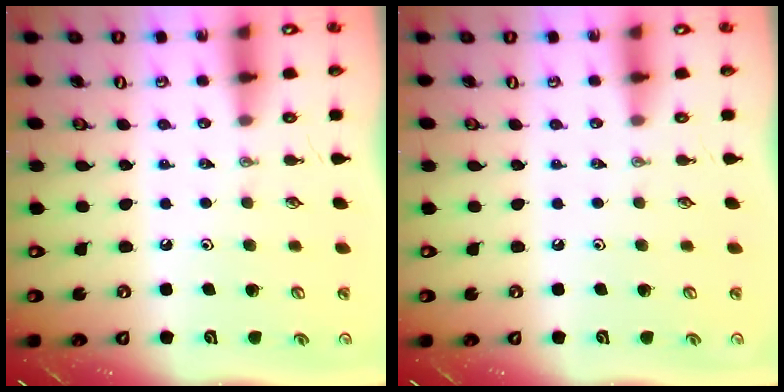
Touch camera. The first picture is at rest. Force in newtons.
{"total": 0.0}